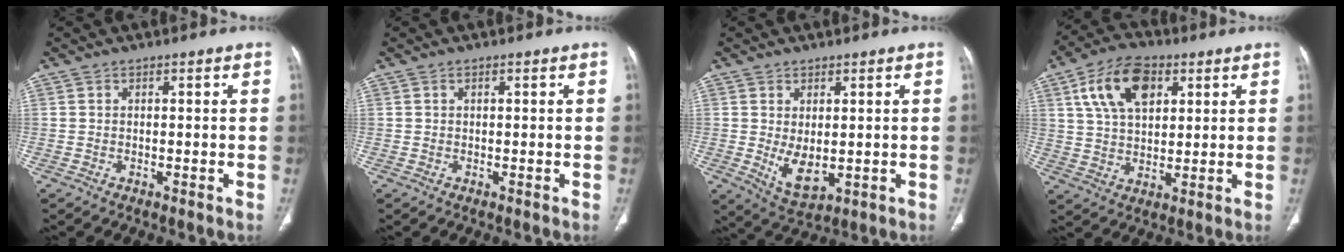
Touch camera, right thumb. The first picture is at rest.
{"total": 0.0}
{"total": 6.2, "force": [-0.2, 3.2, 5.3], "torque": [-0.086, -0.017, 0.015]}
{"total": 12.7, "force": [5.0, 7.4, 9.0], "torque": [-0.148, -0.004, 0.091]}